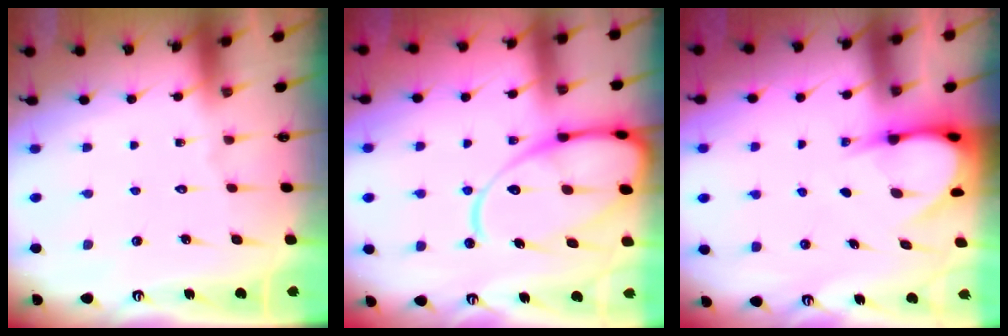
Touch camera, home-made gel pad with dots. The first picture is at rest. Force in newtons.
{"total": 18.3, "press": 18.2, "slide": 2.0}
{"total": 6.1, "press": 6.1, "slide": 0.6}